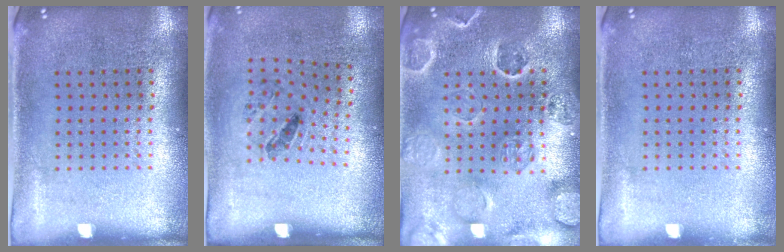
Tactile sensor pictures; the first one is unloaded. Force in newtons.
{"total": 1.3, "press": 0.7, "slide": 1.1}
{"total": 2.7, "press": 2.6, "slide": 0.8}
{"total": 0.0}